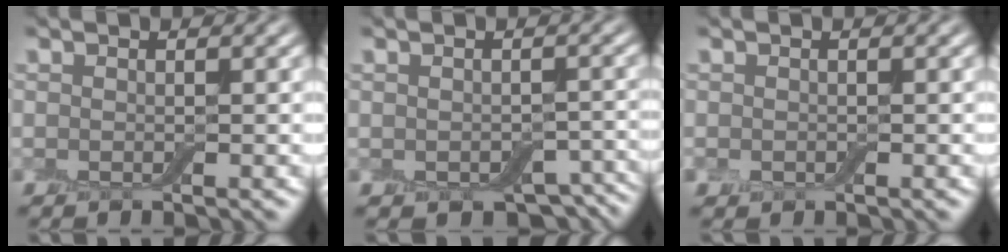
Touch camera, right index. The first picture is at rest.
{"total": 5.2, "force": [-3.1, 2.8, 2.9], "torque": [-0.029, -0.030, -0.034]}
{"total": 0.7, "force": [-0.2, 0.6, 0.3], "torque": [-0.006, -0.005, -0.005]}